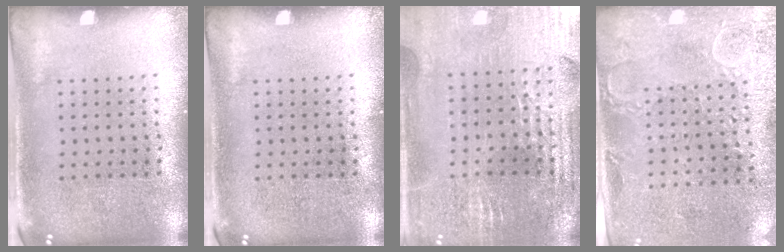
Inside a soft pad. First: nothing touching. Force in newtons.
{"total": 0.0}
{"total": 3.0, "press": 3.0, "slide": 0.4}
{"total": 2.8, "press": 2.5, "slide": 1.2}